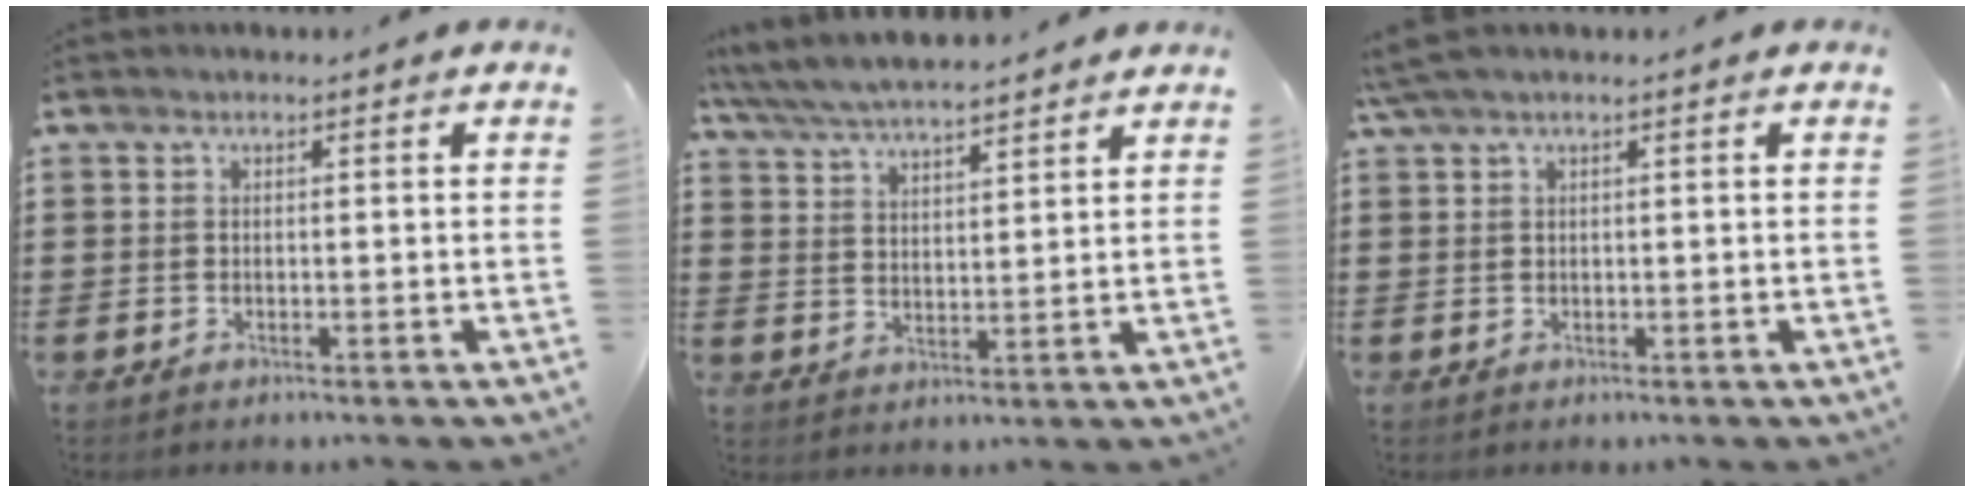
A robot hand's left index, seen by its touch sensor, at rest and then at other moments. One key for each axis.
{"total": 5.9, "fx": 5.5, "fy": 0.7, "fz": 1.8, "tx": -0.055, "ty": -0.021, "tz": 0.100}
{"total": 1.6, "fx": 0.8, "fy": 0.0, "fz": 1.3, "tx": -0.026, "ty": 0.000, "tz": 0.016}